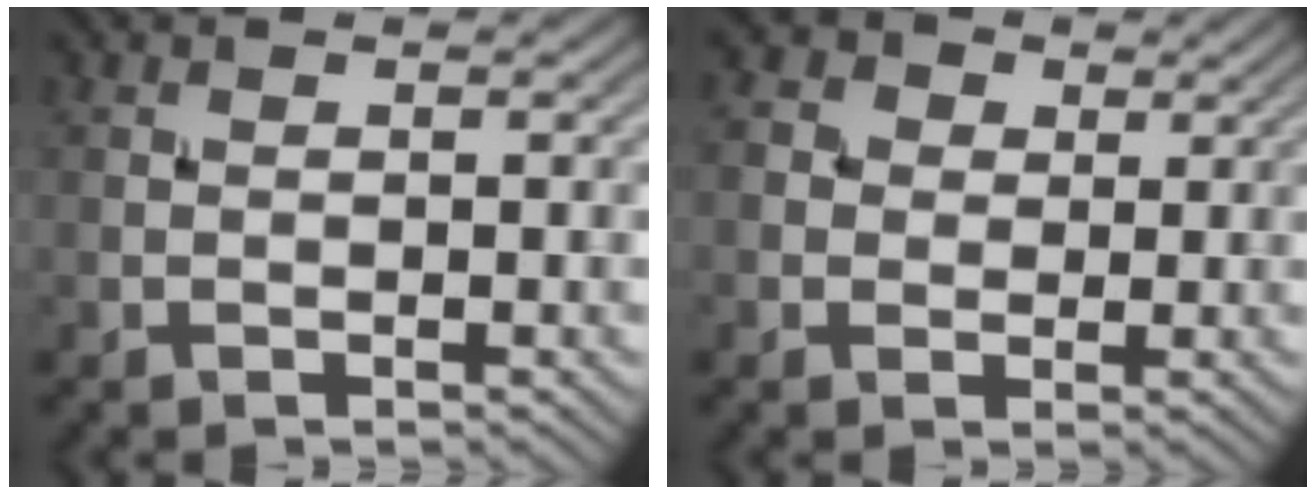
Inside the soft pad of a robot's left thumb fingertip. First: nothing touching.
{"total": 3.8, "force": [0.9, 3.3, 1.6], "torque": [-0.054, 0.007, 0.013]}